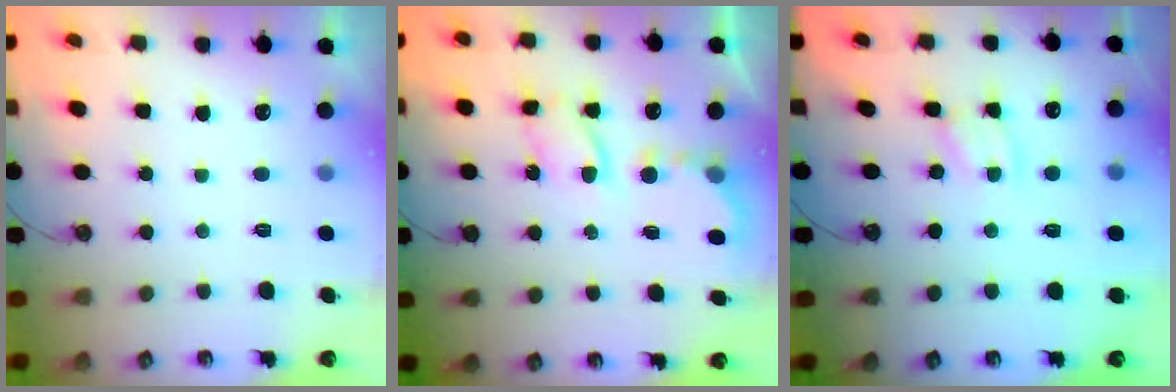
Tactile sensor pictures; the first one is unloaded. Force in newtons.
{"total": 6.2, "press": 6.2, "slide": 0.3}
{"total": 1.9, "press": 1.9, "slide": 0.3}